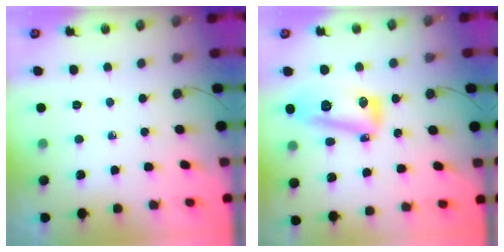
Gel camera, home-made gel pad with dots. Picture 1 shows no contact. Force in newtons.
{"total": 13.1, "press": 13.0, "slide": 1.1}